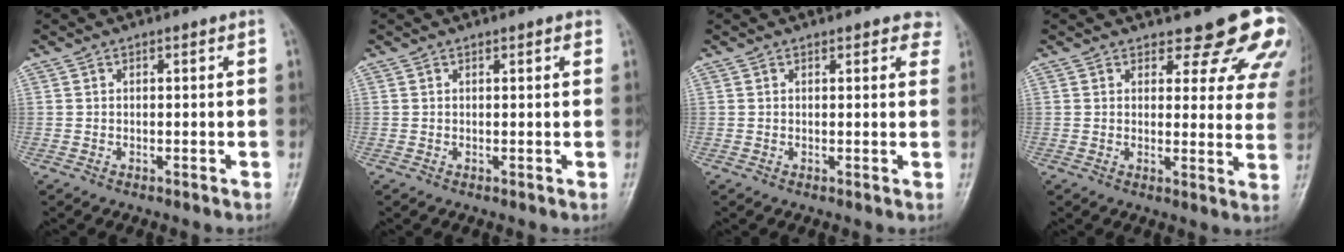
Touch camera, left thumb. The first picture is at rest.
{"total": 1.1, "force": [0.7, 0.4, 0.7], "torque": [-0.010, -0.001, 0.007]}
{"total": 3.2, "force": [2.5, 1.5, 1.2], "torque": [0.016, -0.006, 0.018]}
{"total": 12.8, "force": [11.1, 4.6, 4.3], "torque": [0.004, -0.078, 0.107]}